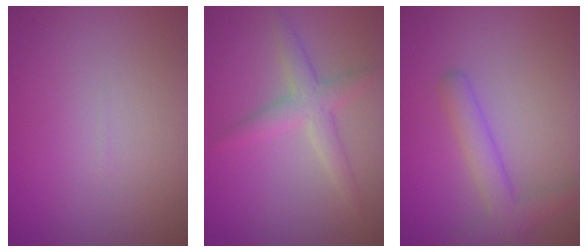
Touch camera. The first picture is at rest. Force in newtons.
{"total": 3.0, "press": 3.0, "slide": 0.1}
{"total": 2.9, "press": 2.9, "slide": 0.2}